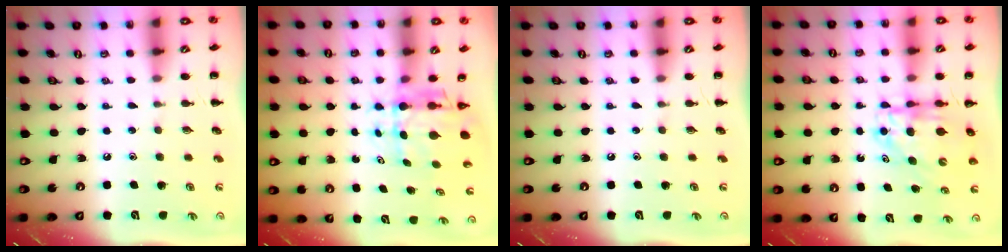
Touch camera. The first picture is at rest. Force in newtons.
{"total": 6.1, "press": 5.7, "slide": 2.2}
{"total": 0.0}
{"total": 6.4, "press": 6.2, "slide": 1.3}